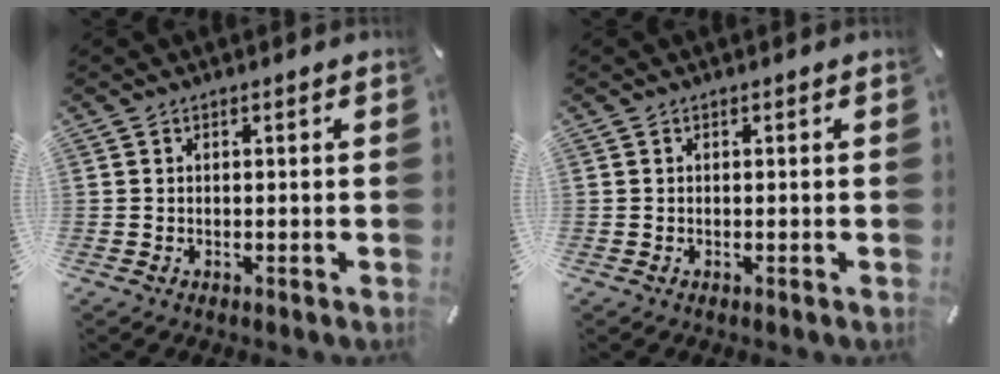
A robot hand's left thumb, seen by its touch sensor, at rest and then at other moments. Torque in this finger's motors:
{"motor_torque": [0.00, 0.00, 0.00, 0.00, 0.00]}